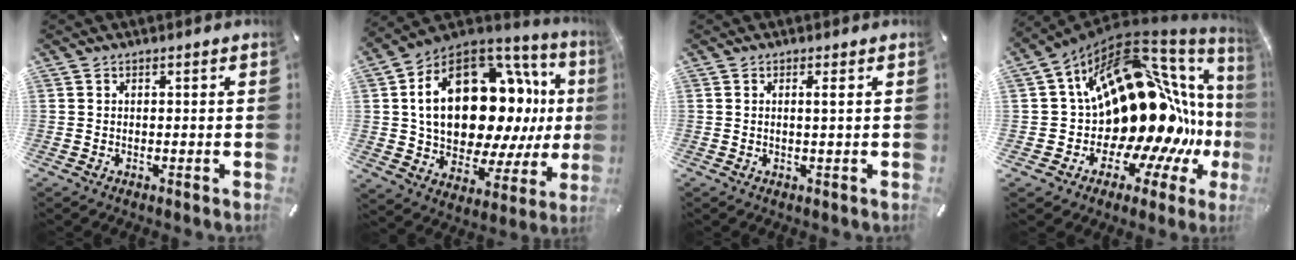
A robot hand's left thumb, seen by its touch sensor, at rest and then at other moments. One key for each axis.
{"total": 26.1, "fx": 6.3, "fy": 15.1, "fz": 20.3, "tx": -0.352, "ty": -0.049, "tz": 0.114}
{"total": 1.9, "fx": 0.4, "fy": -0.2, "fz": 1.9, "tx": -0.037, "ty": -0.006, "tz": 0.007}
{"total": 21.4, "fx": 2.6, "fy": 12.3, "fz": 17.3, "tx": -0.208, "ty": -0.122, "tz": 0.085}